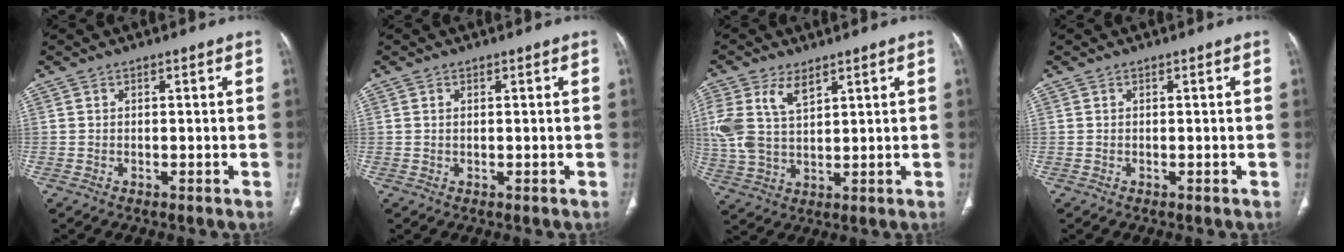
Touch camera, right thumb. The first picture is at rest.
{"total": 0.6, "force": [0.3, 0.2, 0.5], "torque": [-0.013, 0.003, 0.006]}
{"total": 10.6, "force": [5.0, 5.7, 7.5], "torque": [-0.170, -0.007, 0.108]}
{"total": 0.0}